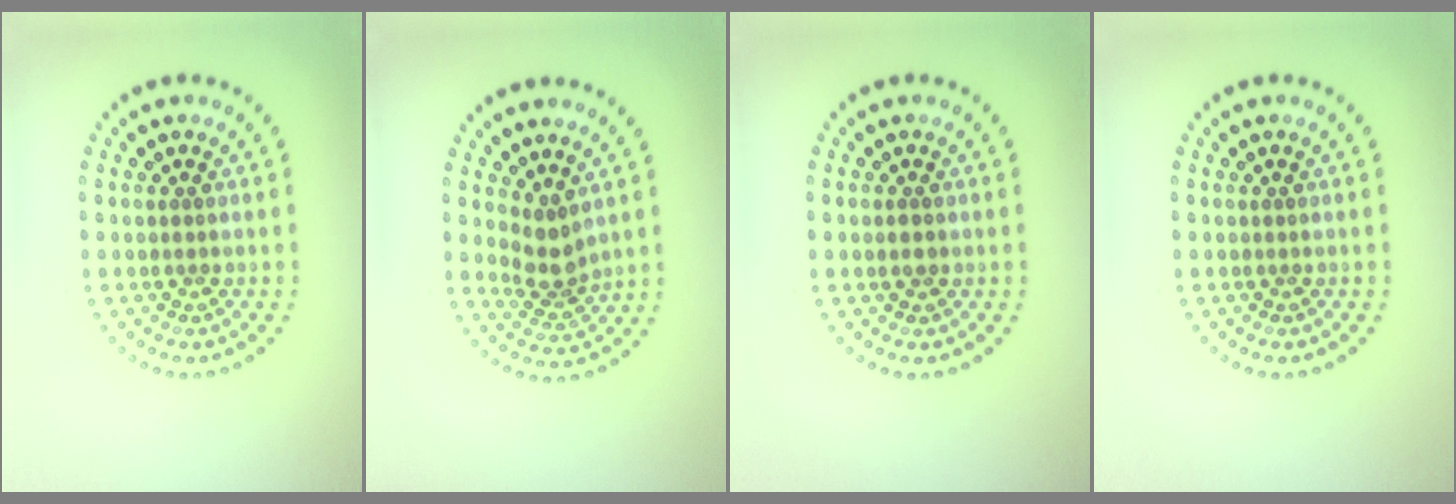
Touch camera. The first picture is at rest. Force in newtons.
{"total": 2.6, "press": 1.9, "slide": 1.7}
{"total": 1.3, "press": 1.3, "slide": 0.1}
{"total": 0.0}